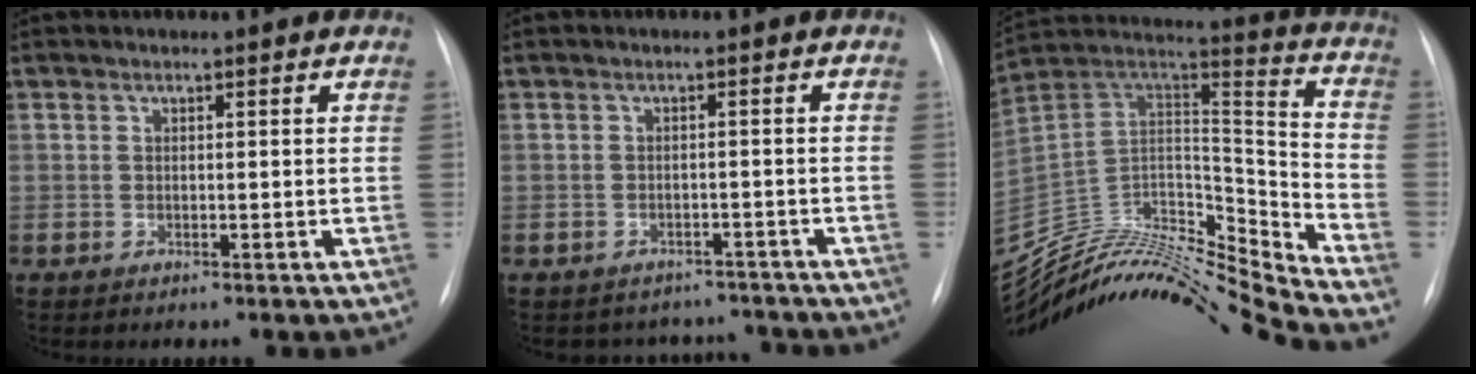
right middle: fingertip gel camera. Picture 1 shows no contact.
{"total": 6.1, "force": [-5.5, 2.6, -0.5], "torque": [0.016, 0.025, -0.062]}
{"total": 27.0, "force": [-25.5, 1.3, 8.8], "torque": [-0.184, 0.014, -0.423]}